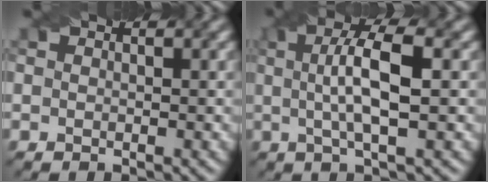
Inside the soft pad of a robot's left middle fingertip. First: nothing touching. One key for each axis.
{"total": 5.9, "fx": 0.6, "fy": 1.4, "fz": 5.7, "tx": -0.099, "ty": 0.007, "tz": 0.011}